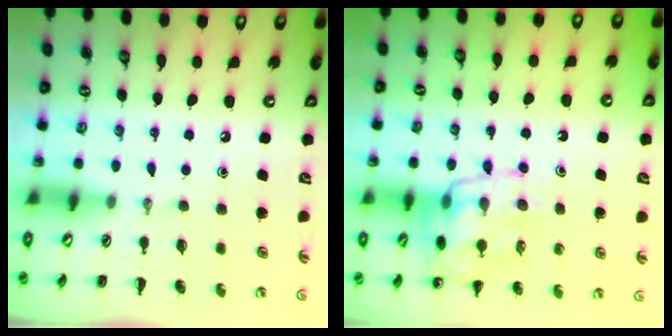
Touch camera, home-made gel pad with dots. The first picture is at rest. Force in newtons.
{"total": 17.8, "press": 17.4, "slide": 3.5}